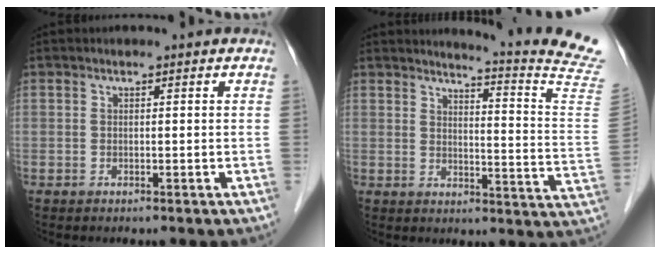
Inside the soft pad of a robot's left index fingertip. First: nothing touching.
{"total": 15.4, "force": [14.6, -2.3, 4.4], "torque": [-0.068, -0.129, 0.149]}